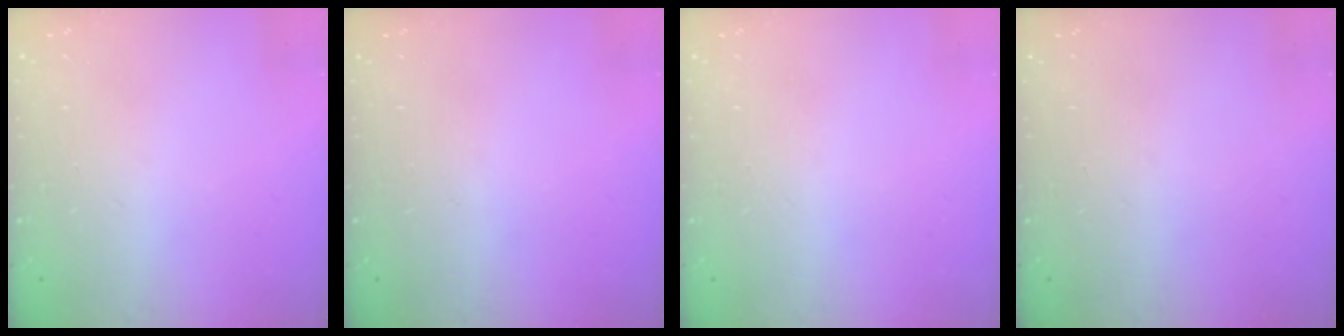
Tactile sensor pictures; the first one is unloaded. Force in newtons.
{"total": 0.0}
{"total": 0.0}
{"total": 0.0}